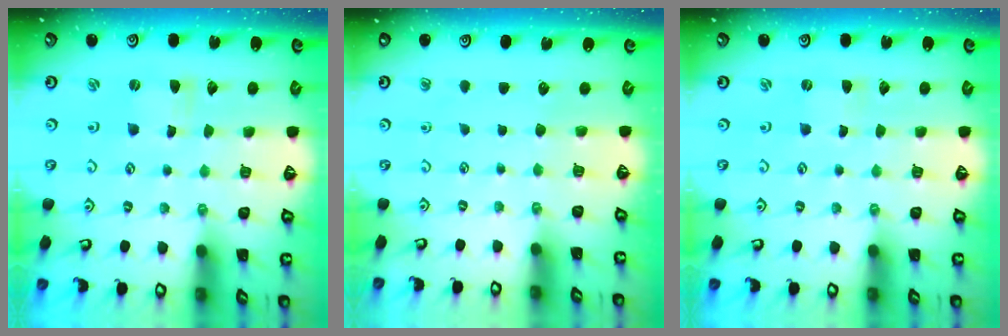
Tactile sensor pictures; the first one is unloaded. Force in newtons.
{"total": 0.0}
{"total": 0.0}